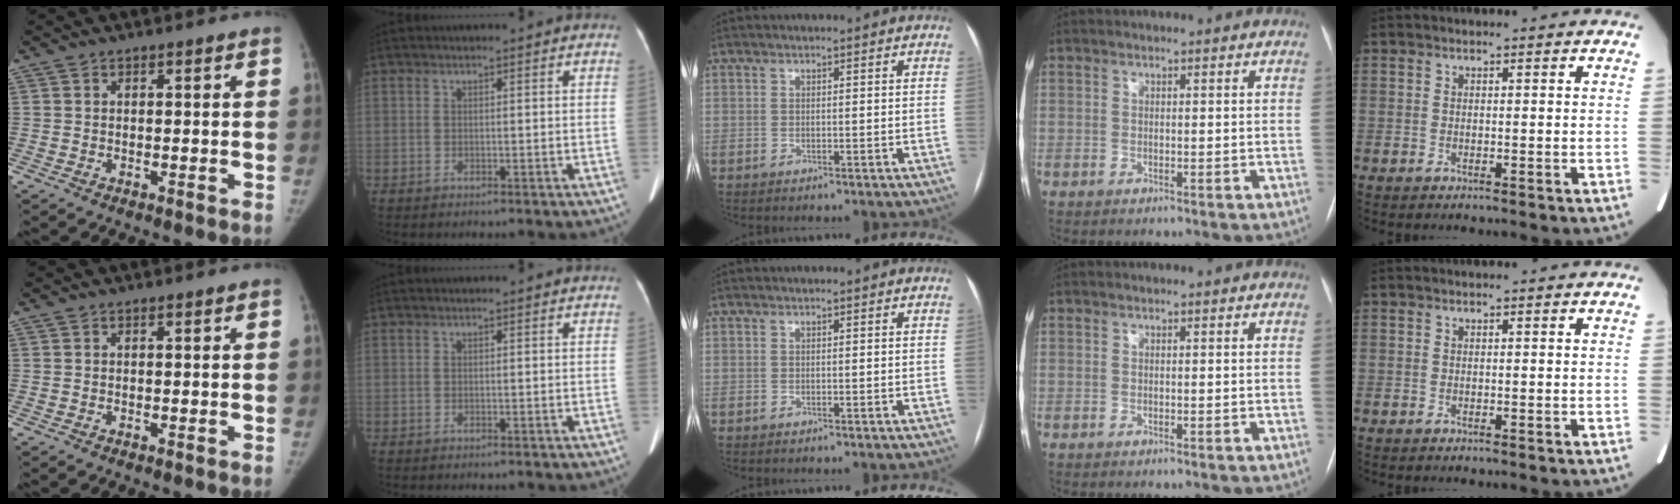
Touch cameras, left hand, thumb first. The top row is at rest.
{}